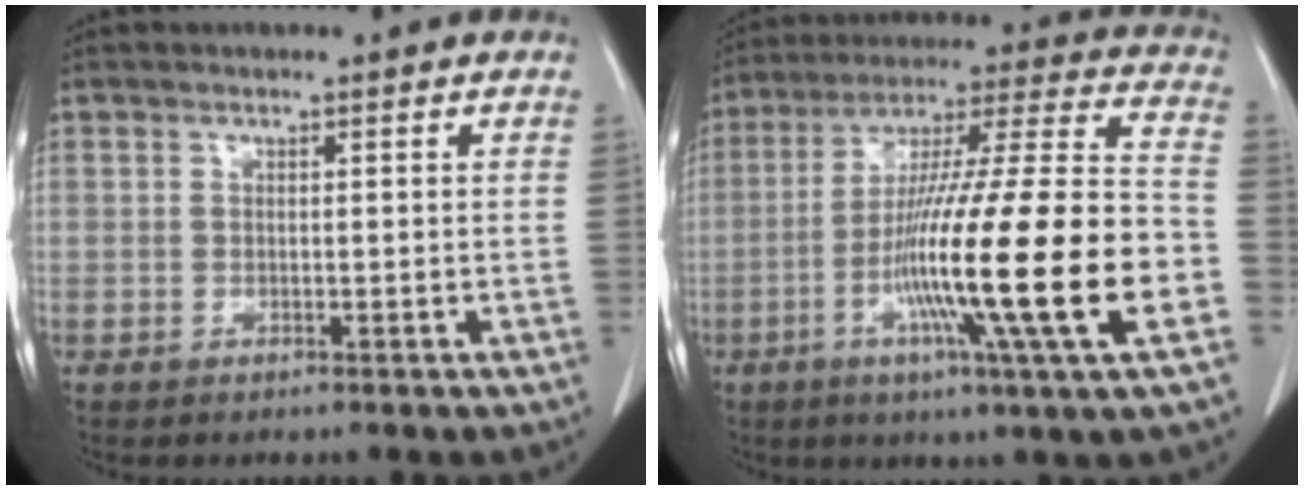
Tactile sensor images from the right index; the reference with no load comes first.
{"total": 24.8, "force": [-7.0, -0.1, 23.8], "torque": [-0.390, -0.023, -0.131]}